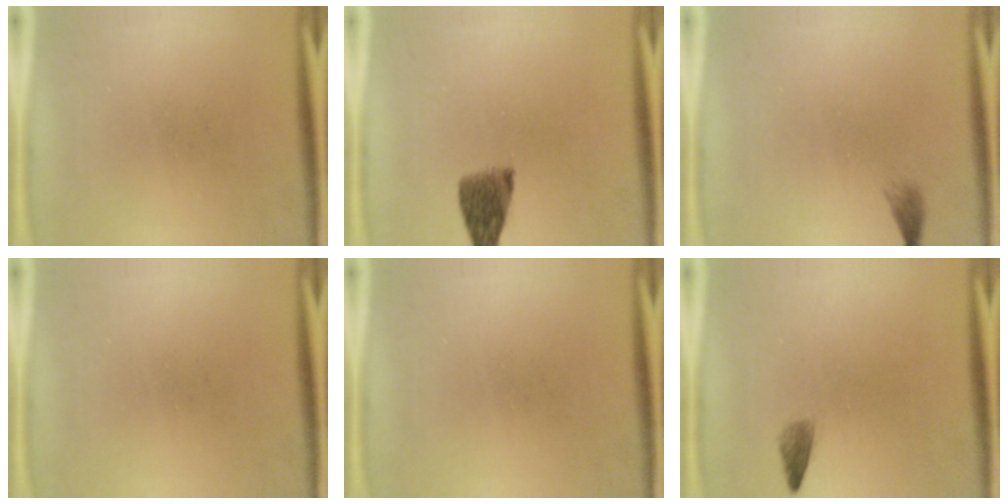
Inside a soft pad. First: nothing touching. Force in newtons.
{"total": 5.4}
{"total": 1.0}
{"total": 0.0}
{"total": 0.0}
{"total": 1.5}